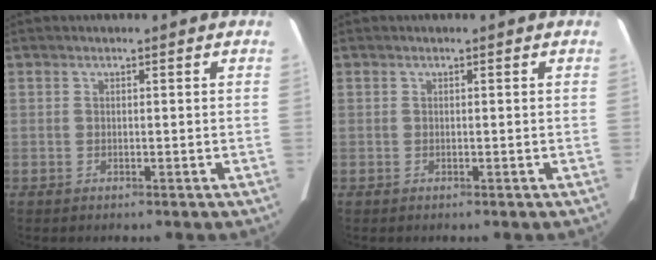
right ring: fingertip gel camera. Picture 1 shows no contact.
{"total": 0.0}